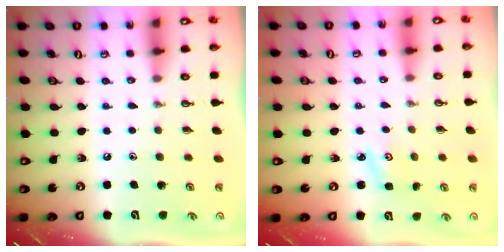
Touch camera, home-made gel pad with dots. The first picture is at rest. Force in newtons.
{"total": 3.0, "press": 3.0, "slide": 0.4}